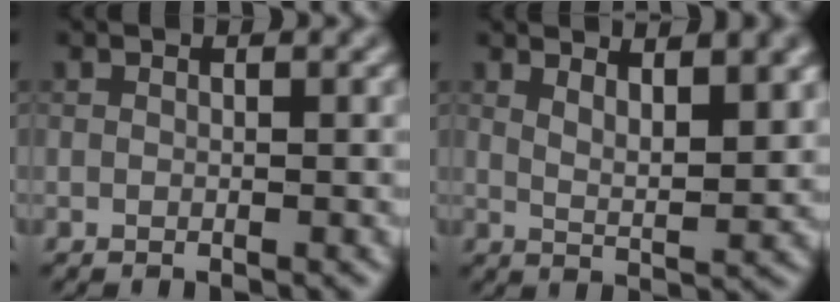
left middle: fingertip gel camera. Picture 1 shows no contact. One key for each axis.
{"total": 5.4, "fx": 3.1, "fy": 1.8, "fz": 4.0, "tx": -0.036, "ty": 0.011, "tz": 0.042}